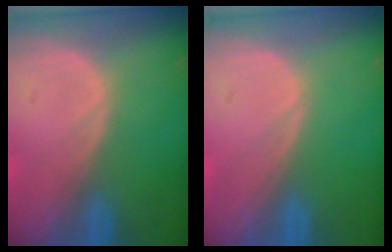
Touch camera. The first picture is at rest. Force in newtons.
{"total": 0.0}